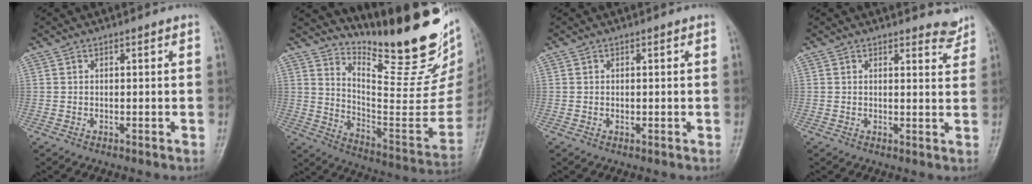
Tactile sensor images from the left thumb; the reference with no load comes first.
{"total": 27.3, "force": [19.6, 7.4, 17.6], "torque": [-0.222, -0.137, 0.290]}
{"total": 0.5, "force": [0.1, 0.4, 0.4], "torque": [-0.007, -0.001, 0.000]}
{"total": 3.2, "force": [3.0, 1.0, 0.3], "torque": [0.009, -0.028, 0.025]}